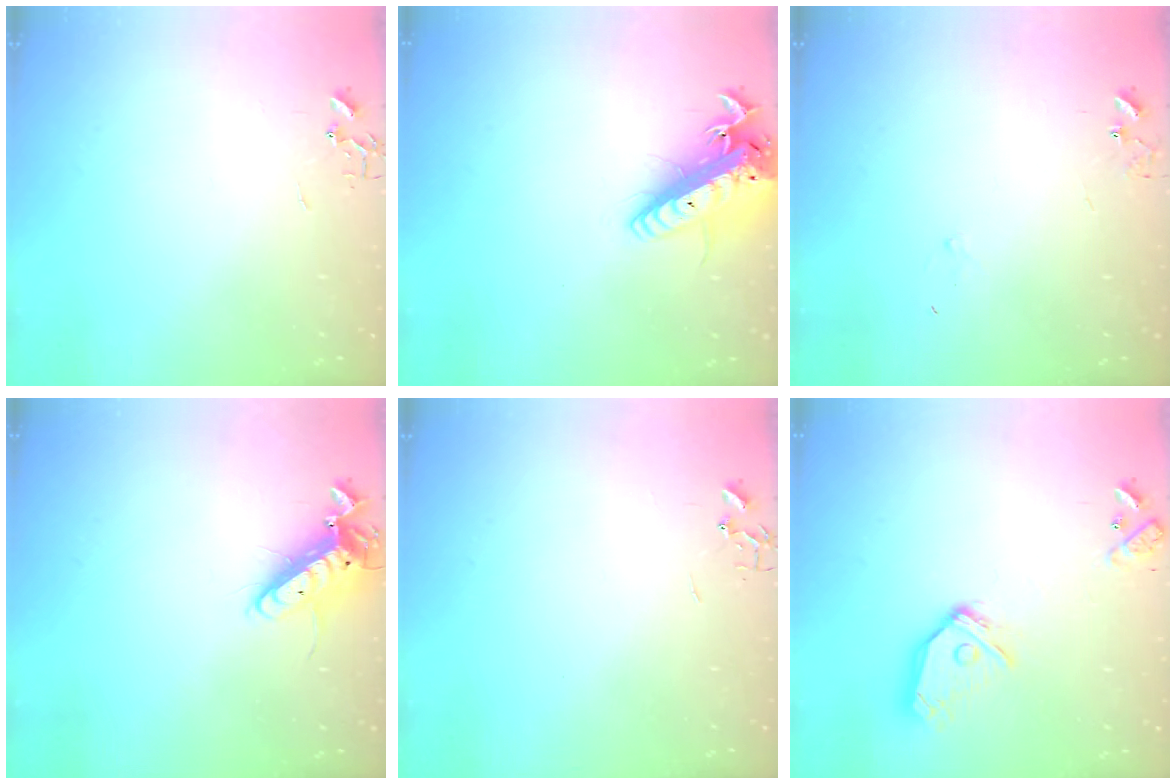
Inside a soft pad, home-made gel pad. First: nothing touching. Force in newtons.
{"total": 16.9, "press": 16.6, "slide": 3.2}
{"total": 7.4, "press": 7.4, "slide": 0.5}
{"total": 11.9, "press": 11.7, "slide": 2.2}
{"total": 0.0}
{"total": 15.0, "press": 14.9, "slide": 2.2}